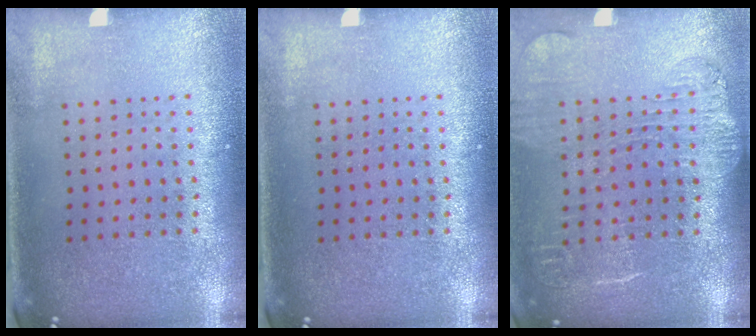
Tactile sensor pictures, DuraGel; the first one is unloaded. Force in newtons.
{"total": 0.0}
{"total": 1.8, "press": 1.5, "slide": 1.0}